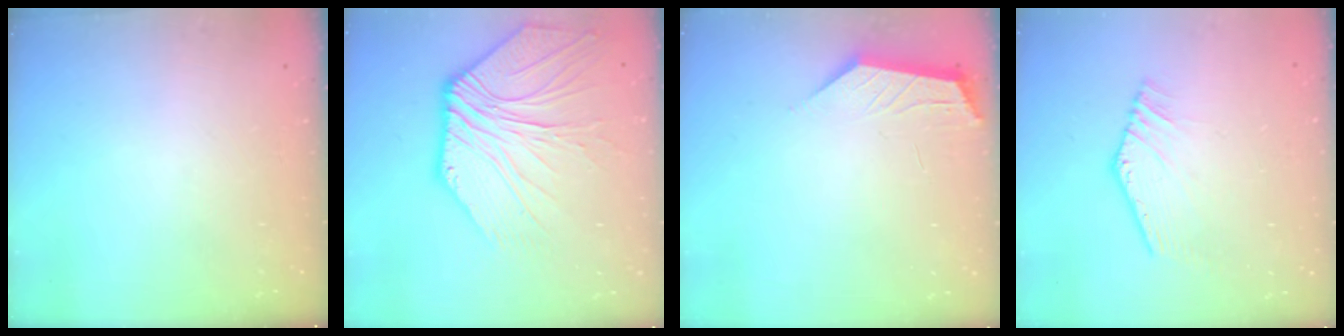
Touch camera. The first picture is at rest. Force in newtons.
{"total": 10.7, "press": 10.6, "slide": 1.5}
{"total": 1.8, "press": 1.8, "slide": 0.4}
{"total": 2.5, "press": 2.5, "slide": 0.1}